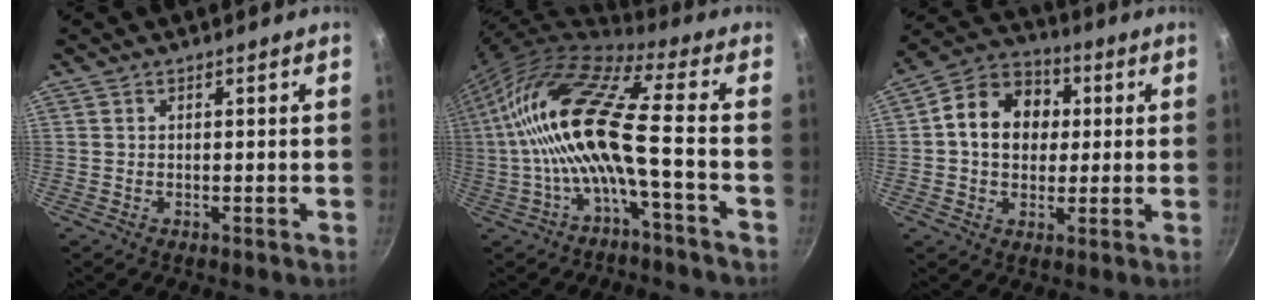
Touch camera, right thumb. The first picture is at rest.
{"total": 17.0, "force": [-2.1, 3.5, 16.5], "torque": [-0.326, 0.040, -0.052]}
{"total": 13.1, "force": [1.8, 10.5, 7.7], "torque": [-0.100, 0.020, 0.010]}